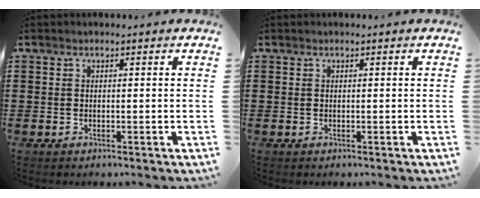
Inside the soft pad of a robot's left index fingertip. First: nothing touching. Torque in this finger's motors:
{"motor_torque": [0.10, 0.10, -0.05, 0.01]}